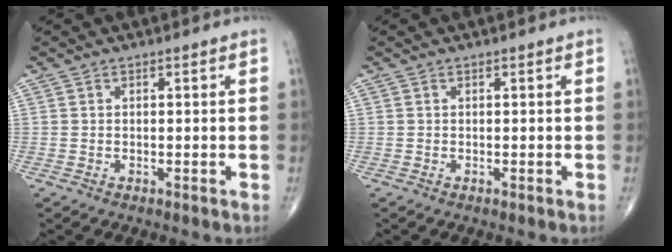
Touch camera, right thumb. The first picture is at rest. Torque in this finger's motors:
{"motor_torque": [0.46, -0.16, 0.12, 0.12, 0.04]}